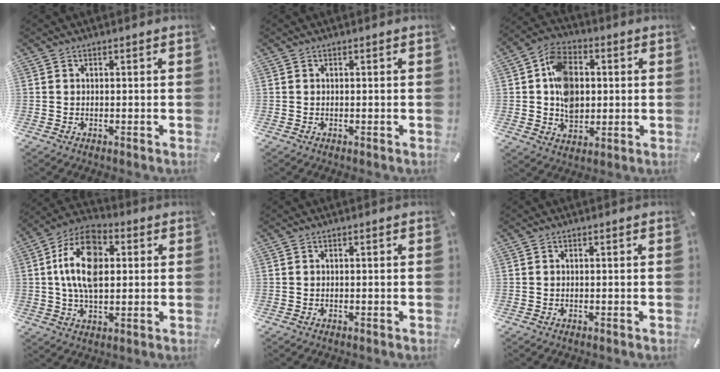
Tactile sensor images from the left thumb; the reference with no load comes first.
{"total": 0.0}
{"total": 11.7, "force": [0.7, 9.3, 7.2], "torque": [-0.130, 0.018, 0.018]}
{"total": 14.4, "force": [2.3, 8.8, 11.2], "torque": [-0.224, 0.006, 0.038]}
{"total": 0.0}
{"total": 0.0}